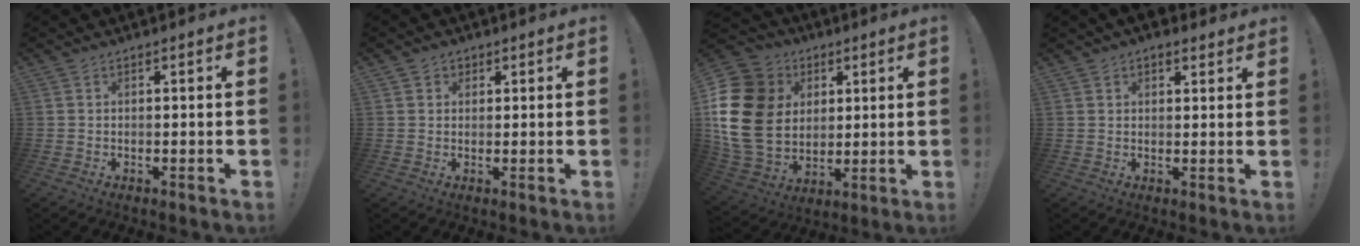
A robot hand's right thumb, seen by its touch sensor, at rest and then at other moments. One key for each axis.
{"total": 2.1, "fx": 0.9, "fy": 1.8, "fz": 0.4, "tx": 0.000, "ty": -0.002, "tz": 0.015}
{"total": 21.0, "fx": 3.4, "fy": 16.8, "fz": 12.1, "tx": -0.241, "ty": -0.013, "tz": 0.082}
{"total": 3.7, "fx": 2.8, "fy": 2.2, "fz": 0.9, "tx": -0.008, "ty": -0.009, "tz": 0.050}